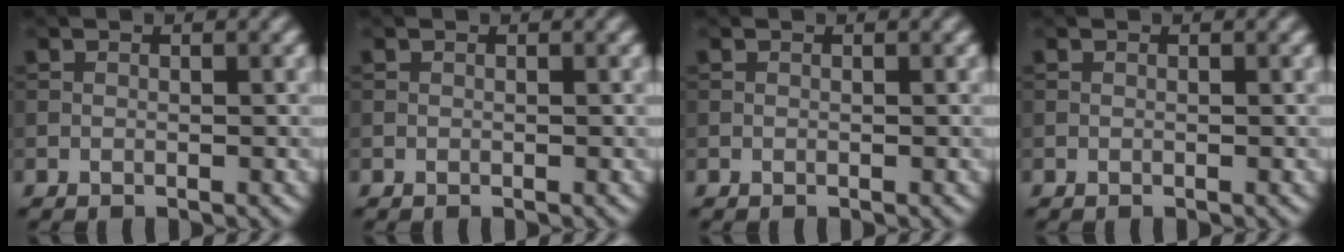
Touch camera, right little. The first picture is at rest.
{"total": 0.0}
{"total": 0.0}
{"total": 0.0}